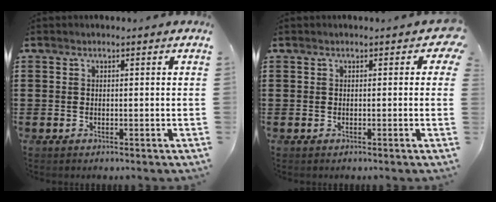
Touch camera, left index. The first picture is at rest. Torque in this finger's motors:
{"motor_torque": [1.22, -0.92, 0.59, 0.08]}